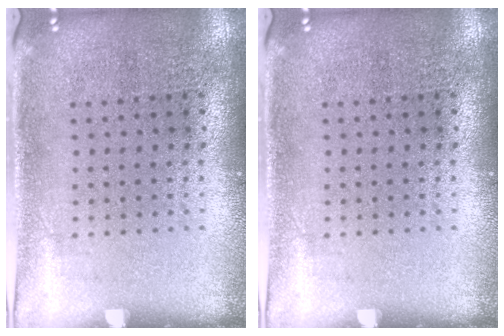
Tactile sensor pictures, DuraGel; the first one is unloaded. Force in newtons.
{"total": 0.0}